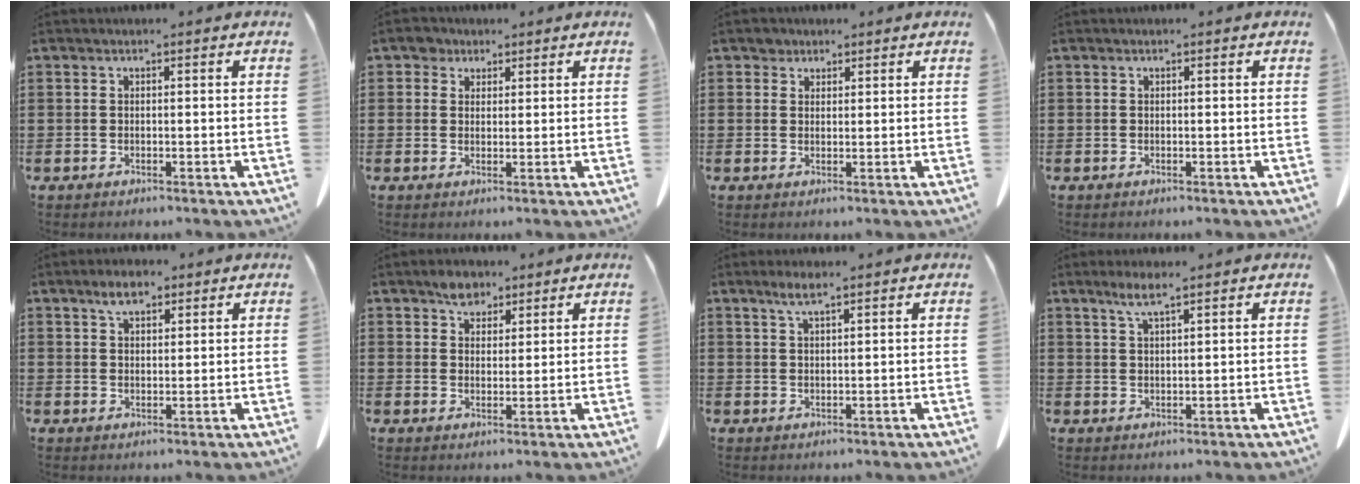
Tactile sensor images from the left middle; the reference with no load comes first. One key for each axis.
{"total": 2.5, "fx": 1.8, "fy": 1.6, "fz": 0.5, "tx": -0.009, "ty": 0.005, "tz": 0.032}
{"total": 1.7, "fx": 1.3, "fy": 1.0, "fz": 0.0, "tx": 0.003, "ty": 0.002, "tz": 0.025}
{"total": 0.0}
{"total": 4.0, "fx": 2.8, "fy": 1.5, "fz": 2.3, "tx": -0.043, "ty": 0.004, "tz": 0.049}
{"total": 4.1, "fx": 3.2, "fy": 2.3, "fz": 1.2, "tx": -0.025, "ty": 0.007, "tz": 0.061}
{"total": 2.8, "fx": 1.8, "fy": 0.4, "fz": 2.0, "tx": -0.043, "ty": 0.003, "tz": 0.032}
{"total": 3.4, "fx": 2.3, "fy": 0.3, "fz": 2.5, "tx": -0.055, "ty": 0.003, "tz": 0.041}